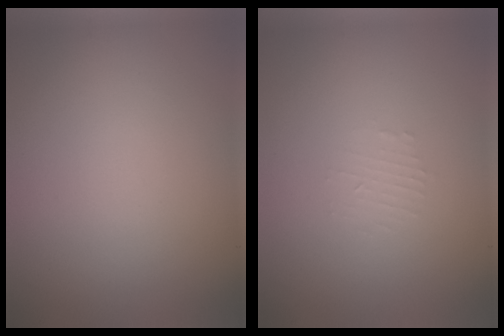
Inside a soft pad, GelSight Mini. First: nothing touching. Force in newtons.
{"total": 0.9, "press": 0.9, "slide": 0.2}